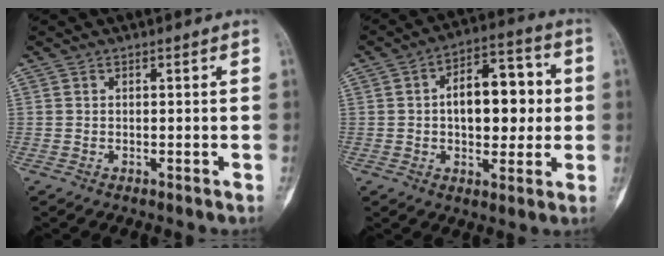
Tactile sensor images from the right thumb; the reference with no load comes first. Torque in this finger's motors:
{"motor_torque": [1.06, 1.34, 0.79, -0.92, 0.30]}